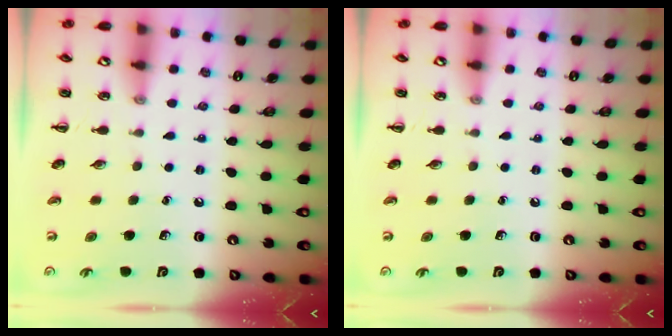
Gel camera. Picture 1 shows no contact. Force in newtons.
{"total": 0.0}